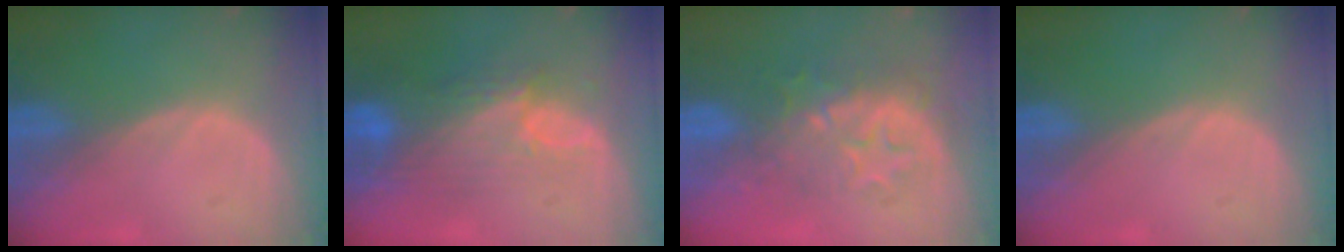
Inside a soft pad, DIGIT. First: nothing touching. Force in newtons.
{"total": 9.7, "press": 8.0, "slide": 5.5}
{"total": 9.1, "press": 7.9, "slide": 4.5}
{"total": 0.0}